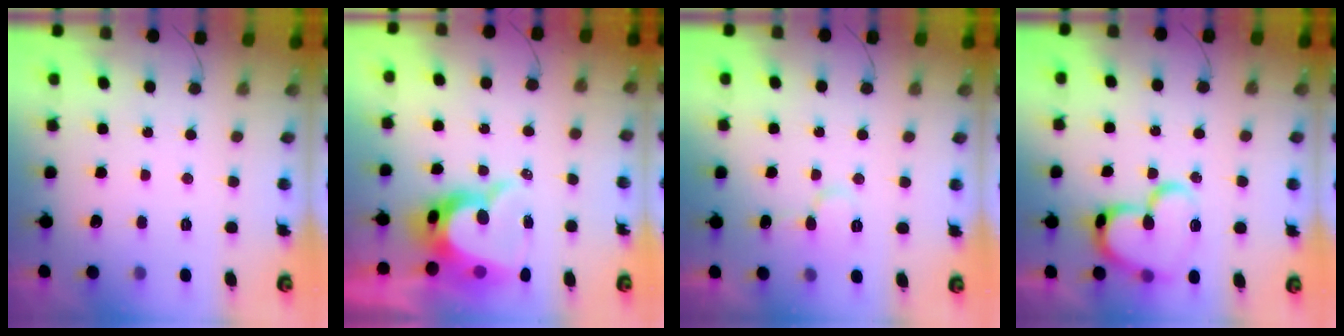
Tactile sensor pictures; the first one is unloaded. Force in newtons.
{"total": 11.6, "press": 11.5, "slide": 1.1}
{"total": 6.1, "press": 6.1, "slide": 0.6}
{"total": 17.1, "press": 17.0, "slide": 1.8}